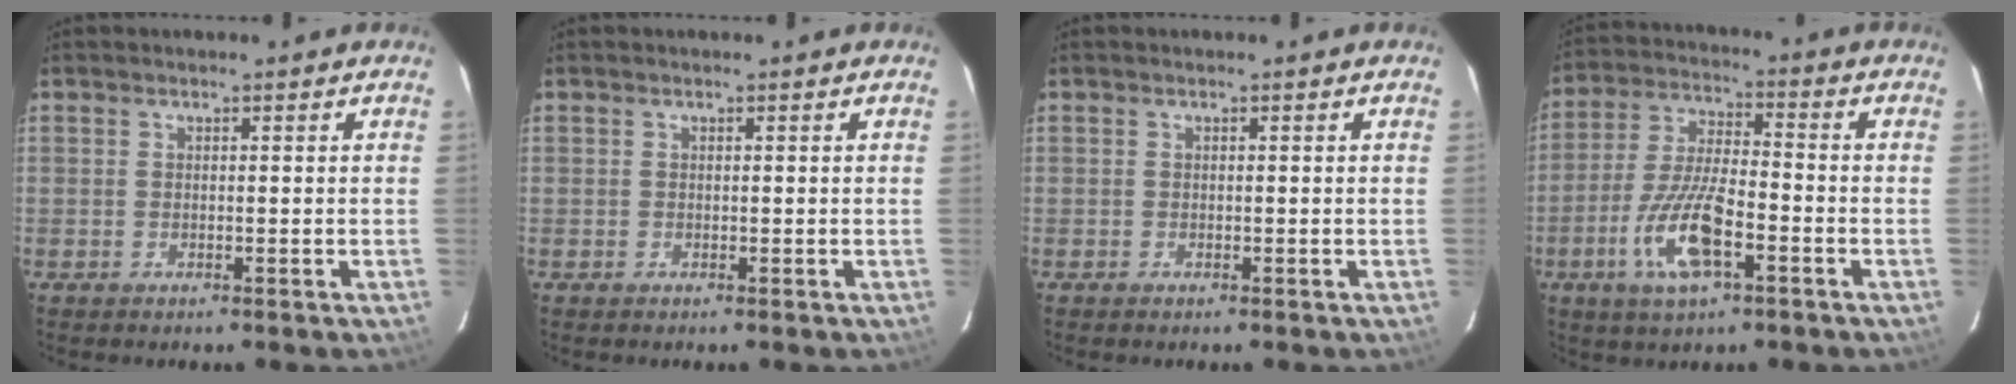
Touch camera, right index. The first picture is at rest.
{"total": 0.0}
{"total": 0.0}
{"total": 12.5, "force": [-5.4, 3.8, 10.5], "torque": [-0.224, -0.008, -0.102]}